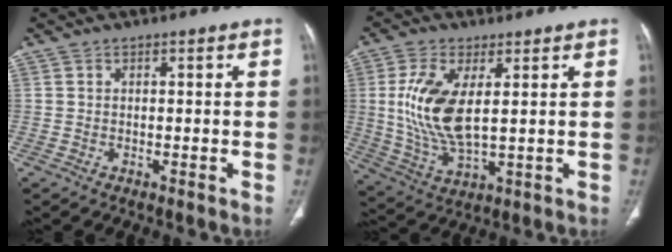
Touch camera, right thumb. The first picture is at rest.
{"total": 12.9, "force": [2.3, 5.6, 11.3], "torque": [-0.242, -0.016, 0.054]}